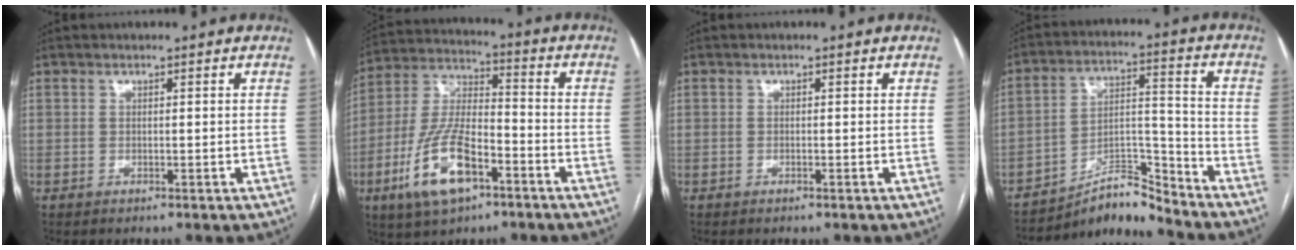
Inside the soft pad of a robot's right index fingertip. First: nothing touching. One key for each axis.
{"total": 14.4, "fx": -6.7, "fy": 5.8, "fz": 11.3, "tx": -0.240, "ty": 0.007, "tz": -0.120}
{"total": 0.0}
{"total": 8.3, "fx": -8.2, "fy": 0.8, "fz": 1.6, "tx": -0.026, "ty": 0.041, "tz": -0.143}